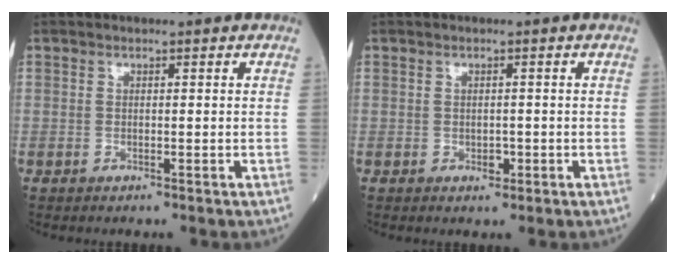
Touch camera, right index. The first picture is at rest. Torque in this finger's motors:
{"motor_torque": [0.32, -0.12, 0.15, 0.03]}